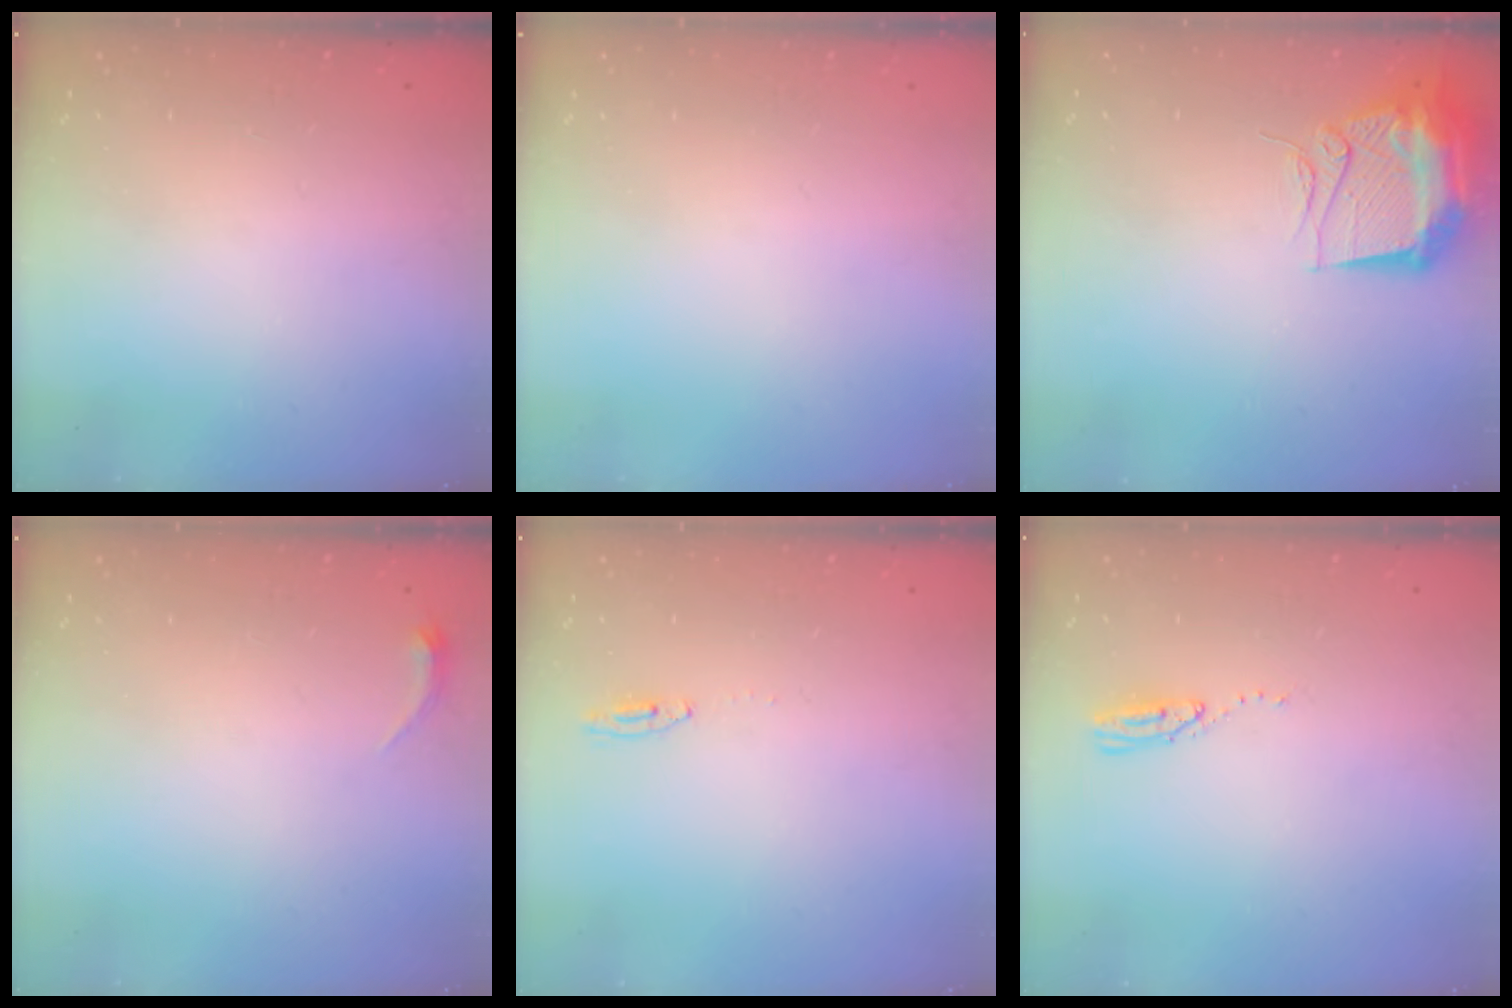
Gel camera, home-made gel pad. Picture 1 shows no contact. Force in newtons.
{"total": 0.0}
{"total": 15.0, "press": 14.9, "slide": 1.4}
{"total": 3.4, "press": 3.3, "slide": 0.7}
{"total": 3.3, "press": 3.3, "slide": 0.3}
{"total": 3.8, "press": 3.8, "slide": 0.2}